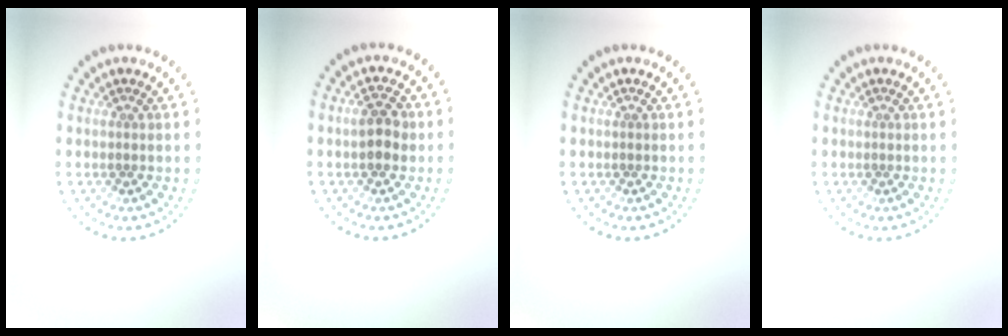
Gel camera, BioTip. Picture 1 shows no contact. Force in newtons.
{"total": 2.6, "press": 2.6, "slide": 0.1}
{"total": 0.0}
{"total": 0.0}